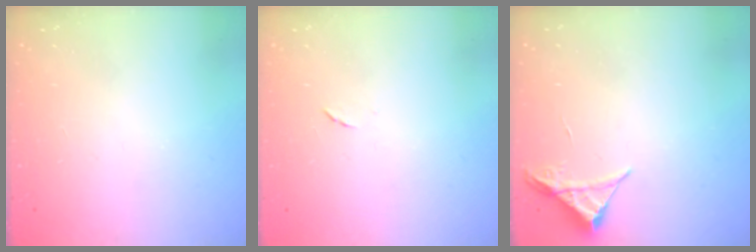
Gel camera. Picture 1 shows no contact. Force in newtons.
{"total": 4.5, "press": 4.5, "slide": 0.5}
{"total": 3.9, "press": 3.8, "slide": 0.5}